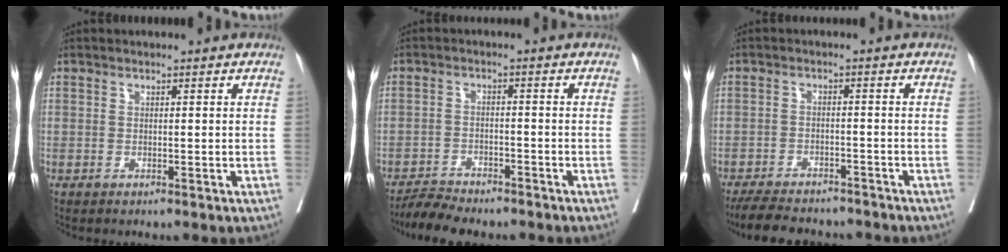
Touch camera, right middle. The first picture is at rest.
{"total": 5.4, "force": [-5.2, 0.7, 1.3], "torque": [-0.017, -0.012, -0.090]}
{"total": 11.3, "force": [-10.1, 2.9, 3.9], "torque": [-0.066, -0.004, -0.143]}